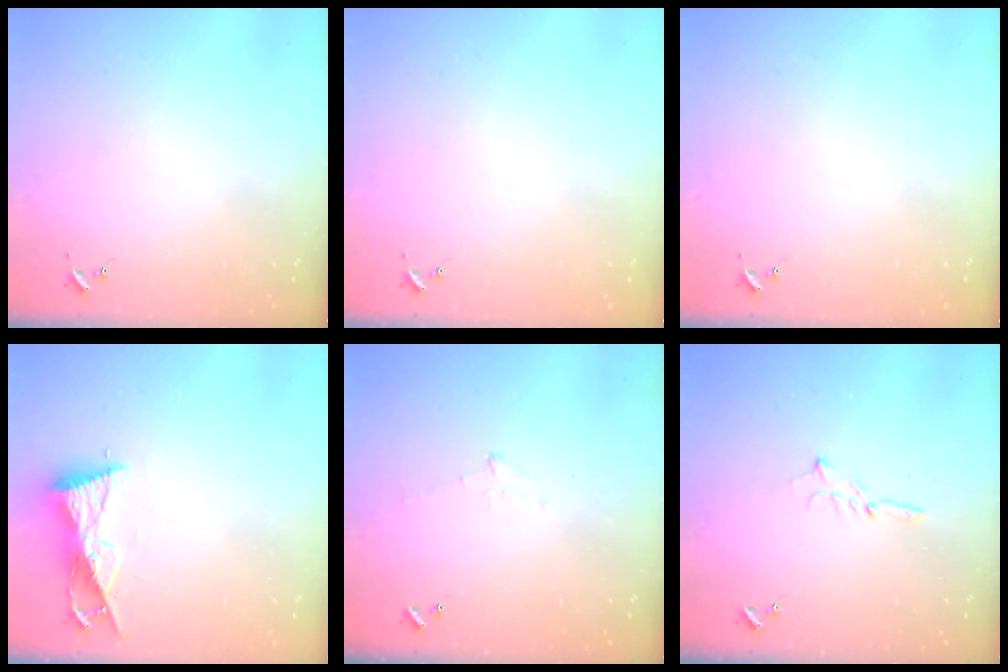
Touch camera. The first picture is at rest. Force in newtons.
{"total": 0.0}
{"total": 0.0}
{"total": 8.9, "press": 8.9, "slide": 0.5}
{"total": 6.7, "press": 6.7, "slide": 0.7}
{"total": 2.5, "press": 2.5, "slide": 0.2}